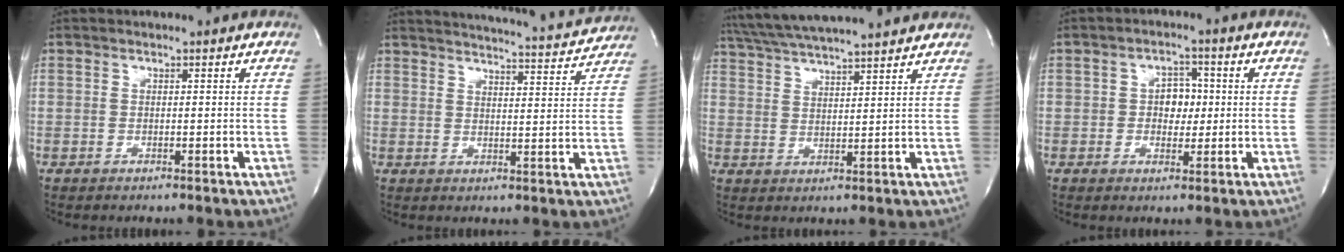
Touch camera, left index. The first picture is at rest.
{"total": 15.4, "force": [14.9, 0.4, 3.6], "torque": [-0.058, -0.032, 0.186]}
{"total": 15.2, "force": [13.5, 0.9, 6.9], "torque": [-0.128, 0.035, 0.207]}
{"total": 4.2, "force": [0.1, 2.9, 3.0], "torque": [-0.044, 0.010, 0.001]}